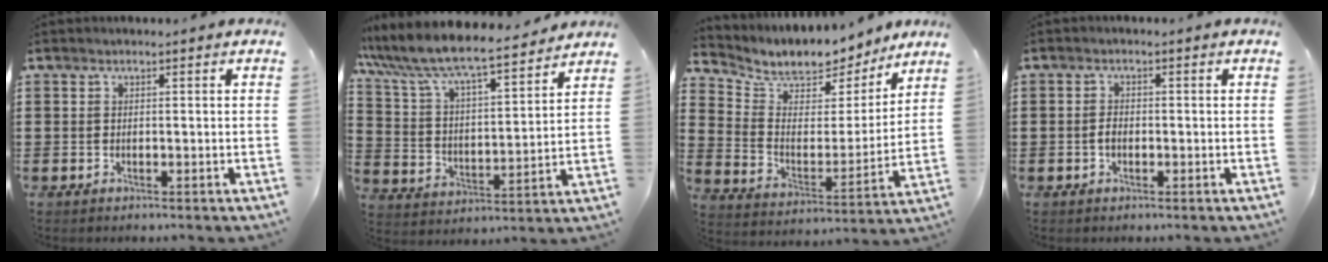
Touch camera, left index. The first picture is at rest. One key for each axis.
{"total": 8.0, "fx": 7.4, "fy": 0.8, "fz": 3.0, "tx": -0.092, "ty": -0.048, "tz": 0.123}
{"total": 6.6, "fx": 6.0, "fy": 2.6, "fz": 0.7, "tx": -0.049, "ty": -0.049, "tz": 0.101}
{"total": 1.8, "fx": -0.3, "fy": 0.9, "fz": 1.5, "tx": -0.037, "ty": 0.000, "tz": -0.008}